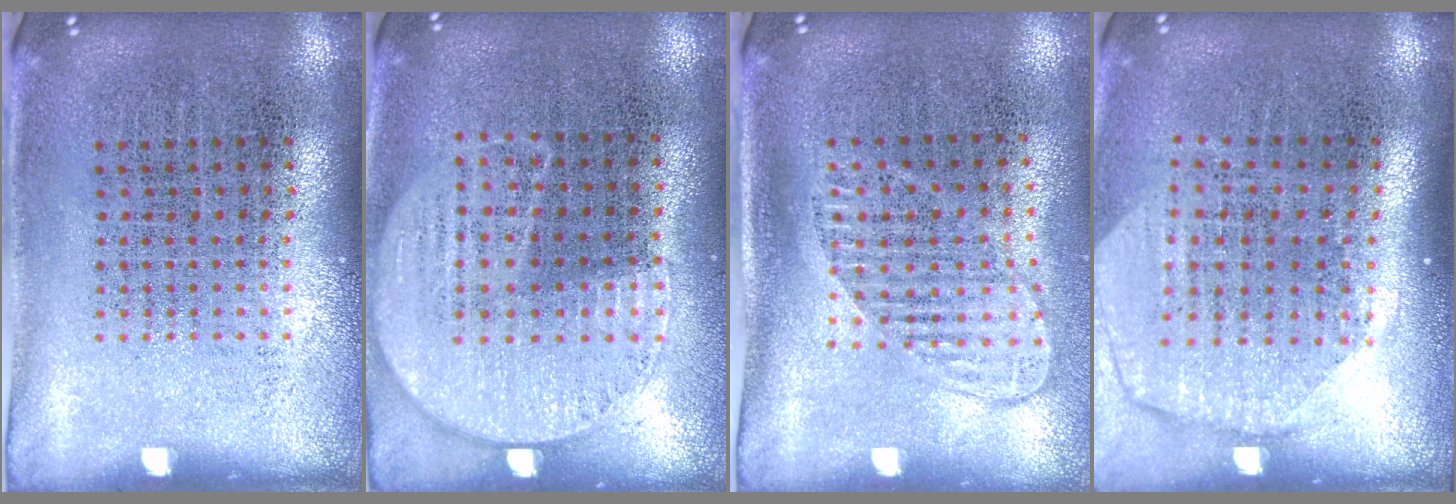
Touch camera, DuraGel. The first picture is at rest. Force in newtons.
{"total": 1.2, "press": 1.1, "slide": 0.5}
{"total": 1.4, "press": 1.2, "slide": 0.7}
{"total": 1.9, "press": 1.6, "slide": 1.0}